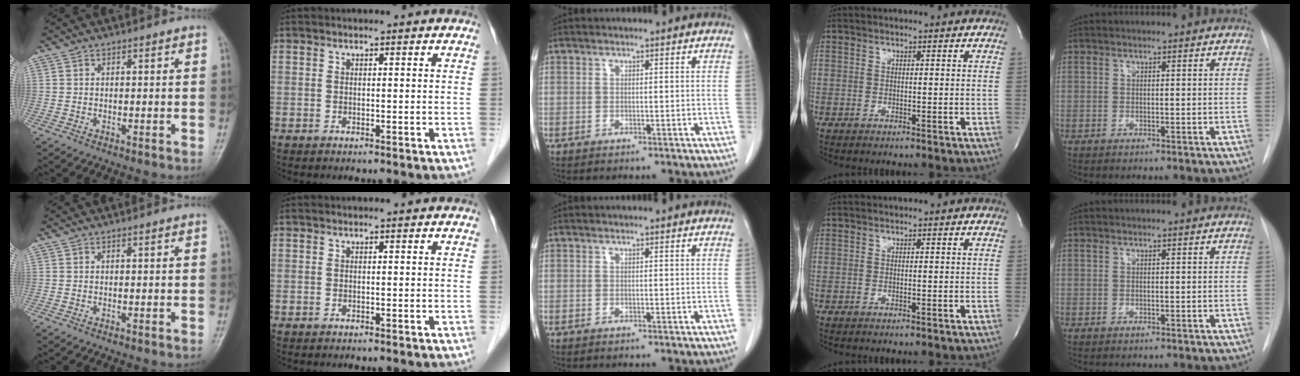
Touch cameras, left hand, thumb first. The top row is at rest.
{}